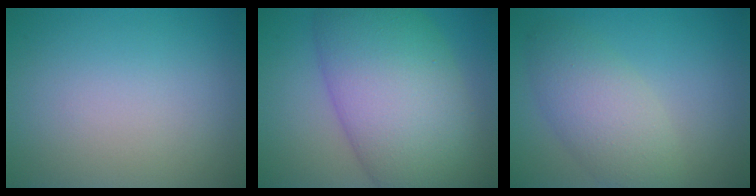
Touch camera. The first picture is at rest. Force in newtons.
{"total": 12.8, "press": 12.7, "slide": 0.4}
{"total": 4.6, "press": 4.6, "slide": 0.2}